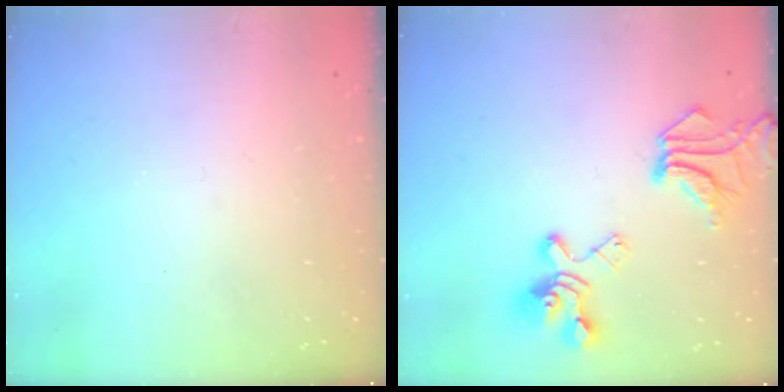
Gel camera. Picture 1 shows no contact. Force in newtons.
{"total": 14.4, "press": 14.1, "slide": 2.8}